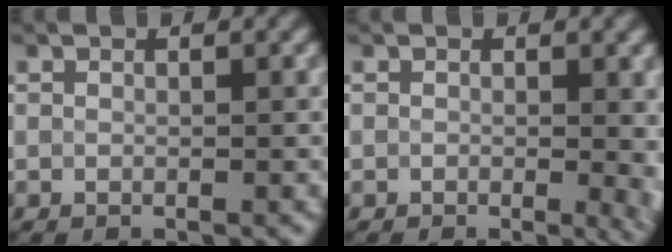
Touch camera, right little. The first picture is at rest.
{"total": 2.1, "force": [-0.2, 0.2, 2.1], "torque": [-0.020, 0.002, 0.006]}